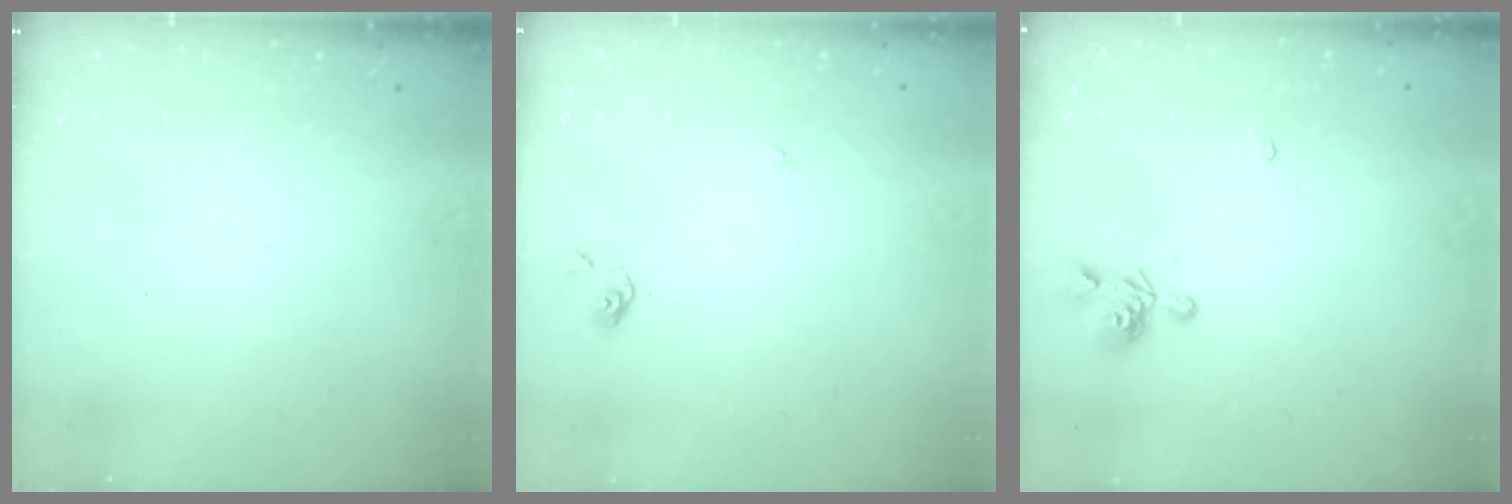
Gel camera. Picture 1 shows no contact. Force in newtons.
{"total": 1.1, "press": 1.0, "slide": 0.4}
{"total": 4.4, "press": 4.3, "slide": 0.2}